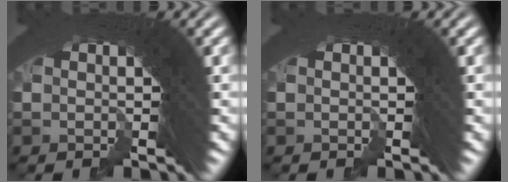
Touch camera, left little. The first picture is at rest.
{"total": 0.0}